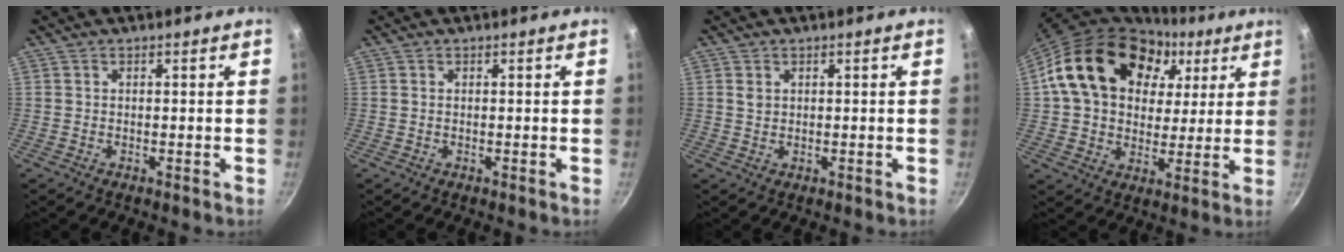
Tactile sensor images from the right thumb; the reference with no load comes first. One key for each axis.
{"total": 0.0}
{"total": 1.1, "fx": 0.4, "fy": 0.9, "fz": 0.5, "tx": -0.007, "ty": -0.004, "tz": 0.007}
{"total": 22.4, "fx": 7.6, "fy": 16.5, "fz": 13.1, "tx": -0.207, "ty": 0.012, "tz": 0.127}